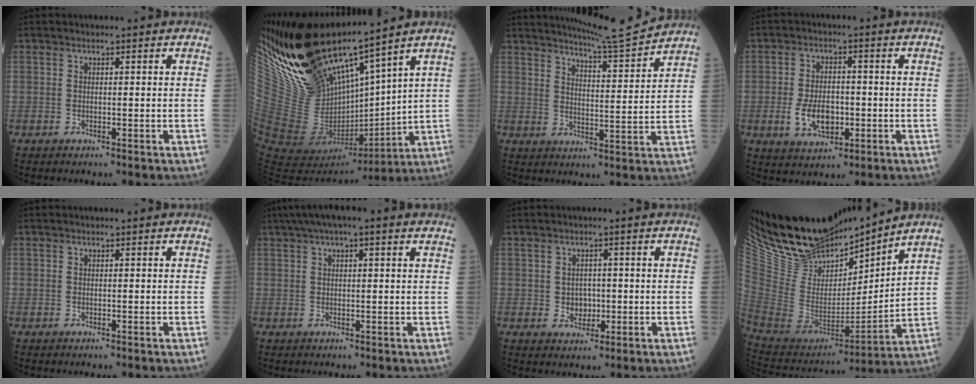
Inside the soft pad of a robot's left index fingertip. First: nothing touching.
{"total": 18.1, "force": [14.6, 3.2, 10.2], "torque": [-0.188, -0.035, 0.301]}
{"total": 9.3, "force": [9.0, -1.4, 1.7], "torque": [-0.037, -0.021, 0.138]}
{"total": 6.7, "force": [-1.8, 3.8, 5.1], "torque": [-0.105, 0.001, -0.024]}
{"total": 0.0}
{"total": 8.0, "force": [5.2, 1.1, 6.0], "torque": [-0.100, 0.047, 0.078]}
{"total": 2.7, "force": [-0.2, 2.3, 1.4], "torque": [-0.022, 0.006, 0.003]}
{"total": 18.7, "force": [16.7, 3.9, 7.5], "torque": [-0.150, -0.014, 0.320]}